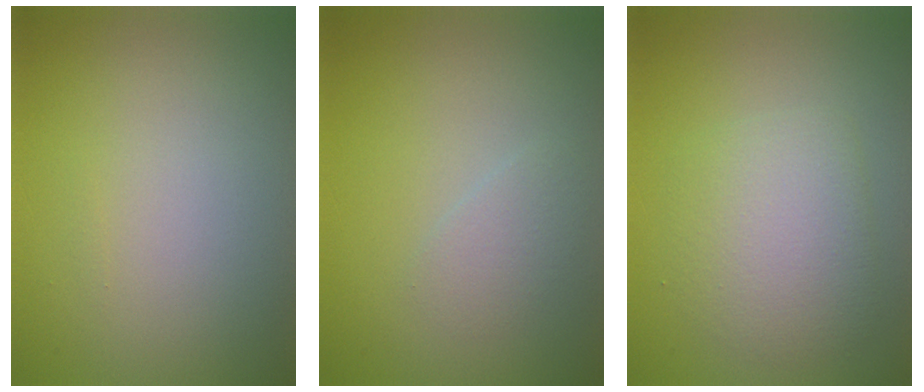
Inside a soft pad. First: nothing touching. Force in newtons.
{"total": 1.3, "press": 1.3, "slide": 0.1}
{"total": 4.0, "press": 4.0, "slide": 0.2}